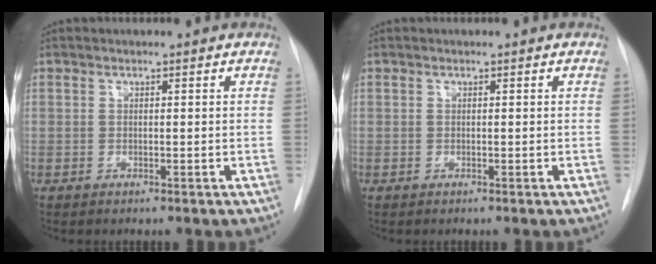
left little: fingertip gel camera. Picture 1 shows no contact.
{"total": 0.0}